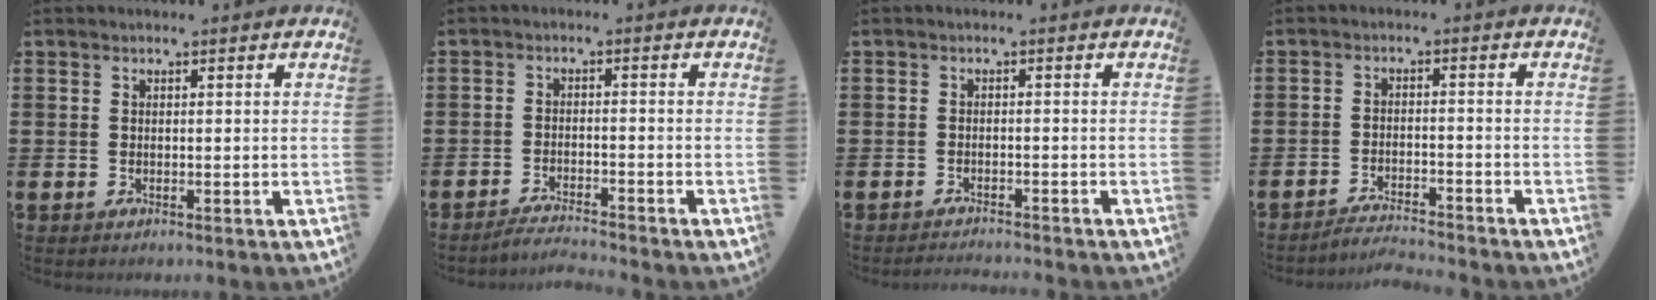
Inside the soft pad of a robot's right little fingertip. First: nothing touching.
{"total": 2.4, "force": [-2.3, -0.3, 0.4], "torque": [-0.007, 0.003, -0.047]}
{"total": 1.3, "force": [-1.3, -0.2, 0.1], "torque": [-0.003, 0.002, -0.026]}
{"total": 2.6, "force": [-2.6, -0.2, 0.2], "torque": [-0.007, 0.003, -0.055]}